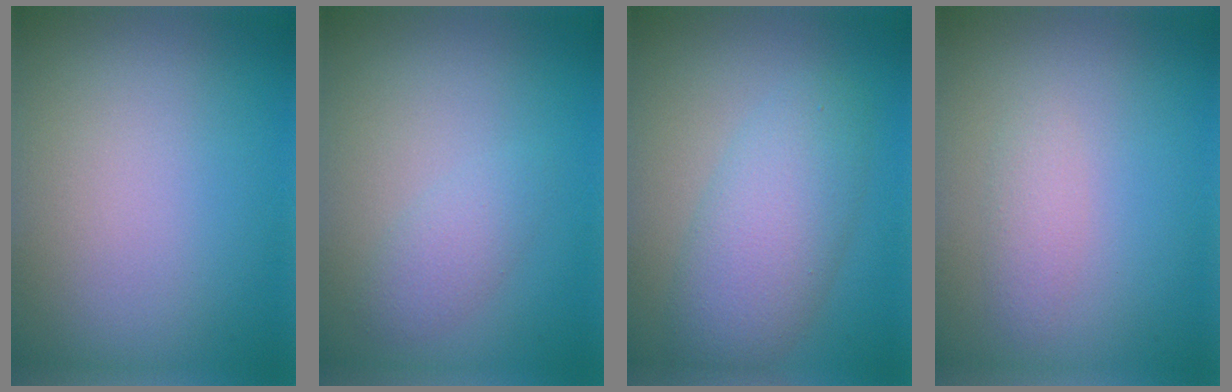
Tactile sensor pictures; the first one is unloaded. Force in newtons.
{"total": 1.6, "press": 1.6, "slide": 0.0}
{"total": 5.1, "press": 5.1, "slide": 0.2}
{"total": 1.1, "press": 1.1, "slide": 0.0}